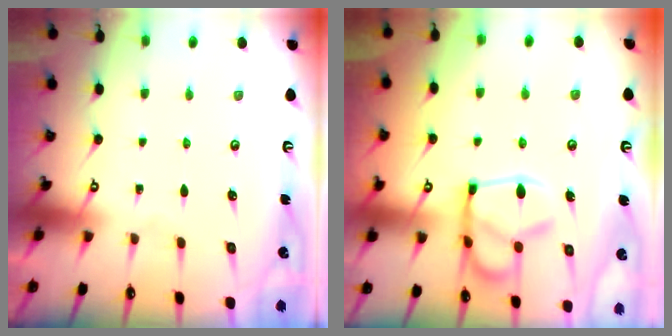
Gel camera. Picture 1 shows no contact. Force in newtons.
{"total": 15.2, "press": 15.1, "slide": 1.6}